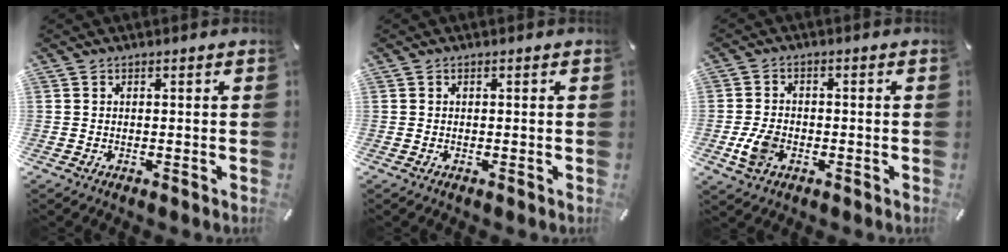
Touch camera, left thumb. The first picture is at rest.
{"total": 0.0}
{"total": 6.3, "force": [-1.9, 4.6, 3.9], "torque": [-0.089, 0.005, -0.034]}